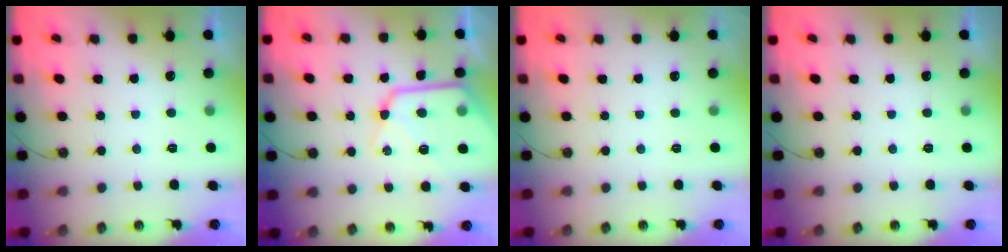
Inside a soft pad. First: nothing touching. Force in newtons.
{"total": 15.9, "press": 15.8, "slide": 1.5}
{"total": 0.0}
{"total": 0.0}